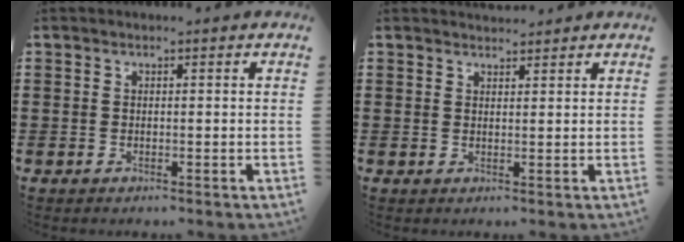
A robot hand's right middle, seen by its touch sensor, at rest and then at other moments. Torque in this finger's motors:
{"motor_torque": [0.00, -0.01, 0.00, 0.00]}